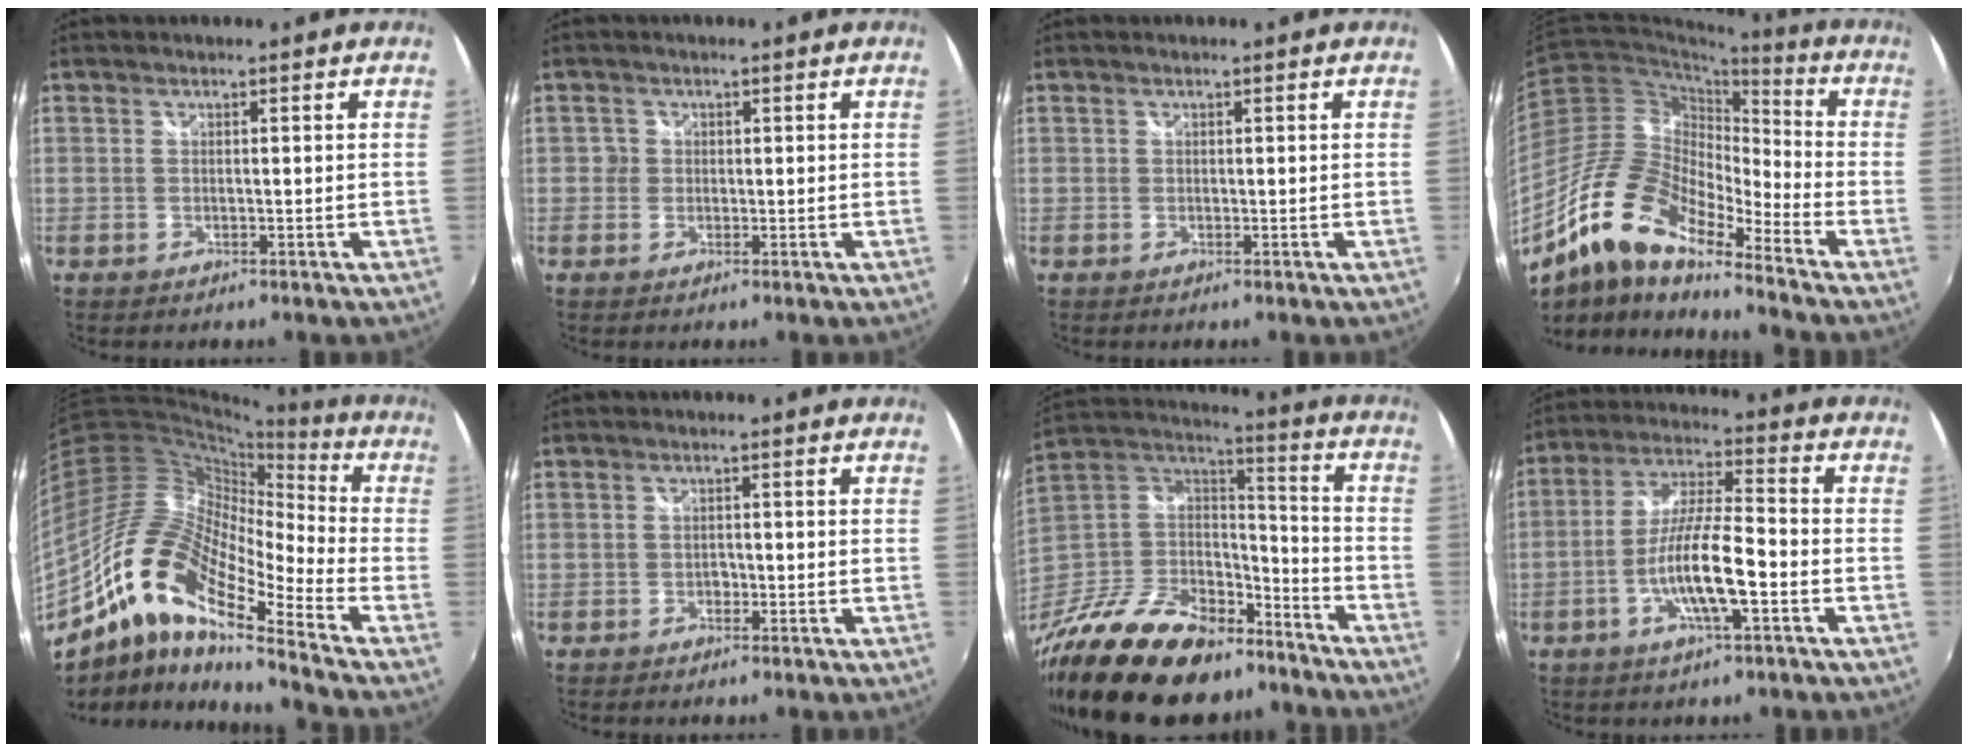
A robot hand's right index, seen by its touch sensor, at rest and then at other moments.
{"total": 1.7, "force": [-0.3, 1.6, 0.1], "torque": [-0.001, 0.000, -0.008]}
{"total": 0.0}
{"total": 15.9, "force": [-11.5, 4.7, 10.0], "torque": [-0.179, 0.001, -0.234]}
{"total": 17.1, "force": [-10.2, 4.2, 13.1], "torque": [-0.215, -0.007, -0.217]}
{"total": 1.2, "force": [-0.6, 1.0, 0.3], "torque": [-0.005, -0.001, -0.009]}
{"total": 28.5, "force": [-20.1, 14.1, 14.5], "torque": [-0.310, 0.019, -0.314]}
{"total": 11.4, "force": [-4.2, 2.0, 10.5], "torque": [-0.210, -0.001, -0.077]}